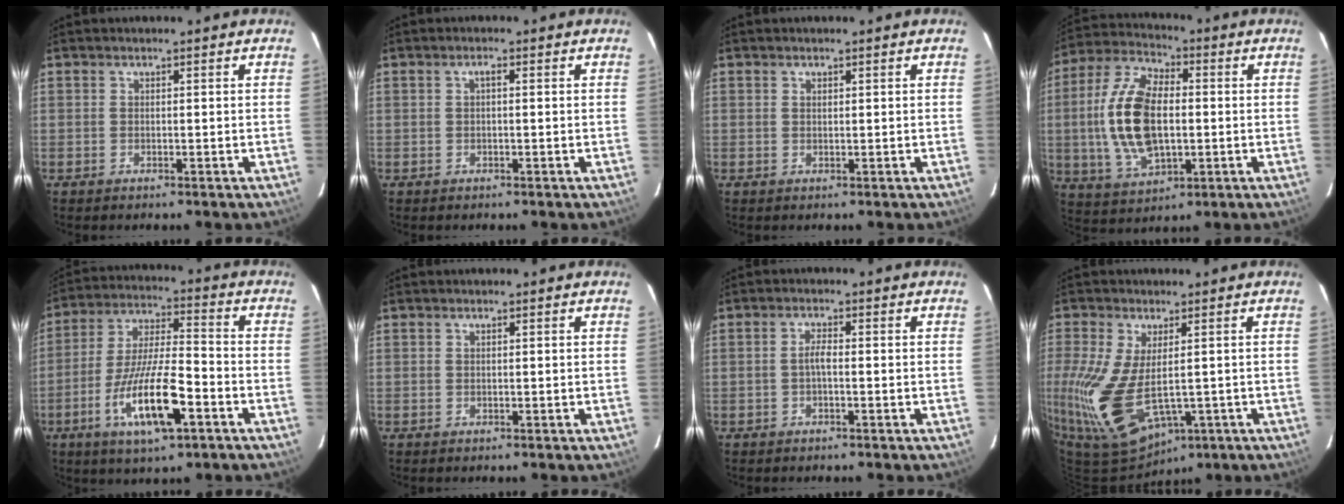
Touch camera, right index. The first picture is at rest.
{"total": 1.0, "force": [0.1, 0.3, 1.0], "torque": [-0.018, 0.006, -0.001]}
{"total": 0.5, "force": [0.4, 0.3, 0.2], "torque": [-0.004, 0.002, 0.007]}
{"total": 16.5, "force": [-0.4, 8.5, 14.1], "torque": [-0.296, 0.009, -0.003]}
{"total": 15.2, "force": [-6.9, 3.6, 13.1], "torque": [-0.271, -0.015, -0.125]}
{"total": 0.0}
{"total": 1.7, "force": [-0.5, 0.4, 1.6], "torque": [-0.032, 0.006, -0.012]}
{"total": 17.3, "force": [-3.1, 9.3, 14.2], "torque": [-0.316, -0.043, -0.032]}